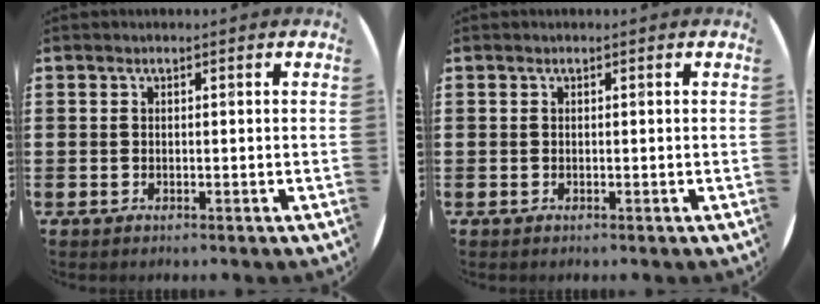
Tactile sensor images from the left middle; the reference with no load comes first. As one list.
[{"total": 0.0}]